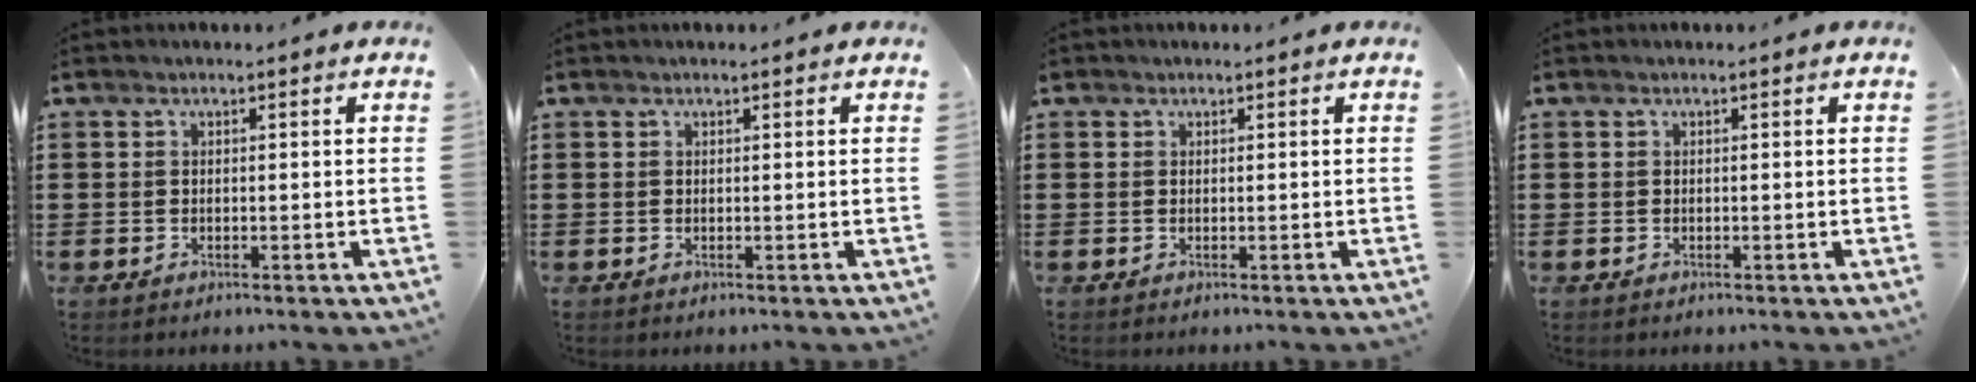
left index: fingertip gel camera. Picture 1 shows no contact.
{"total": 0.0}
{"total": 0.5, "force": [0.2, 0.4, 0.1], "torque": [-0.004, 0.003, 0.004]}
{"total": 0.0}